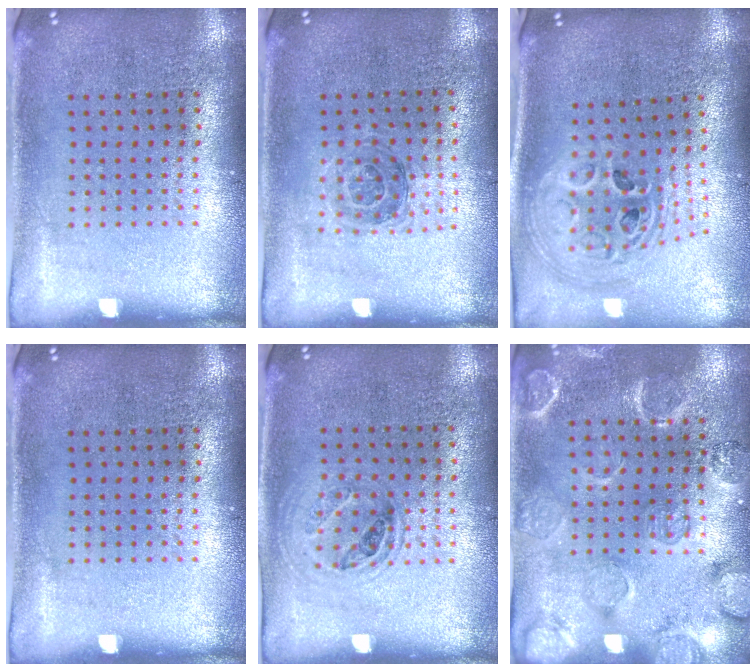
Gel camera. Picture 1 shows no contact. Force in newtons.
{"total": 1.1, "press": 1.0, "slide": 0.3}
{"total": 2.5, "press": 1.8, "slide": 1.7}
{"total": 0.0}
{"total": 1.1, "press": 1.0, "slide": 0.5}
{"total": 2.3, "press": 2.1, "slide": 0.9}